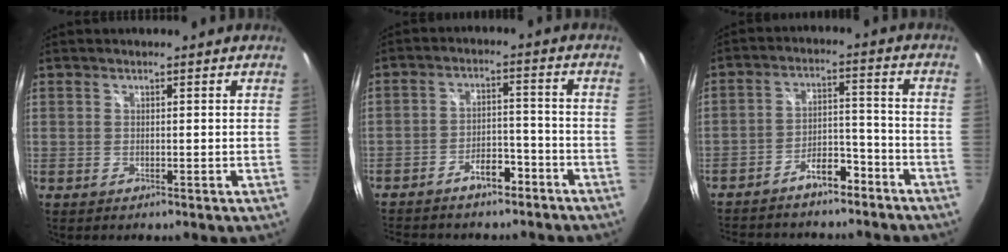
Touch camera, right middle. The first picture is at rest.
{"total": 9.3, "force": [-7.4, 4.0, 4.0], "torque": [-0.087, 0.025, -0.105]}
{"total": 12.2, "force": [-10.0, 4.8, 5.0], "torque": [-0.106, 0.040, -0.143]}